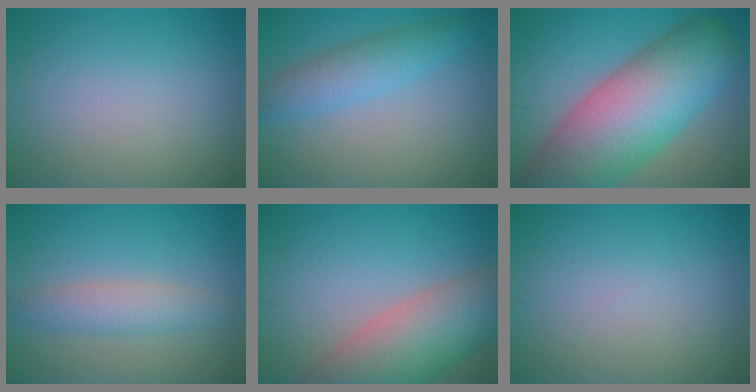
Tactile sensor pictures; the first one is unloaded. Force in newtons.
{"total": 3.5, "press": 3.5, "slide": 0.2}
{"total": 13.9, "press": 13.9, "slide": 0.7}
{"total": 3.0, "press": 3.0, "slide": 0.0}
{"total": 8.9, "press": 8.9, "slide": 0.4}
{"total": 0.0}